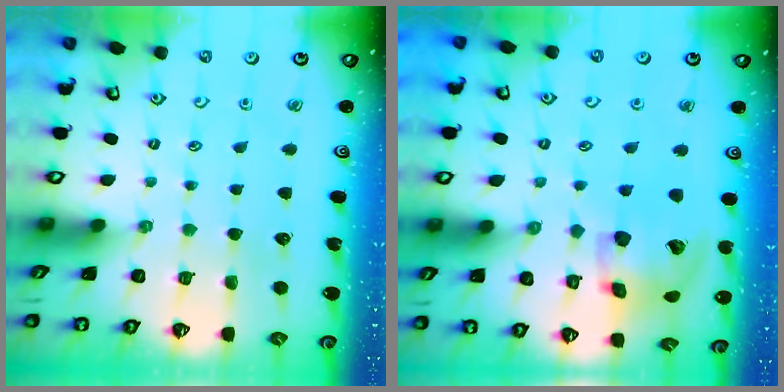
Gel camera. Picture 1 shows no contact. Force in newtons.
{"total": 16.0, "press": 15.9, "slide": 2.5}